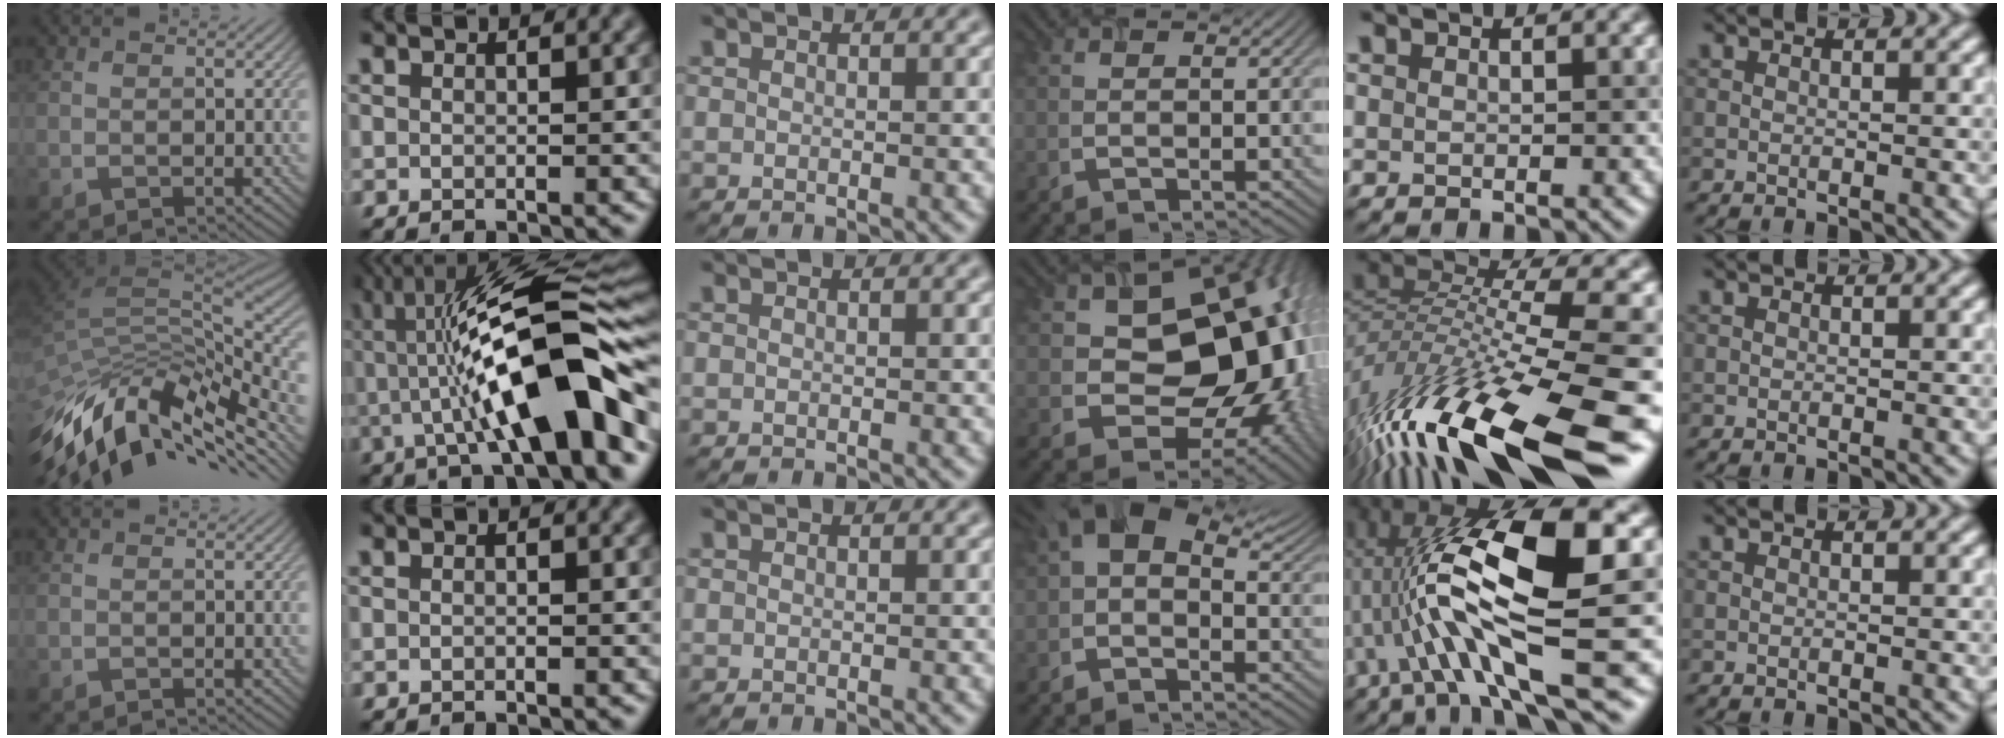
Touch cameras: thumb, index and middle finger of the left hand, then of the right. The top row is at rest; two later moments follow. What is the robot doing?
{"motion": "open", "object": "airpods case & airpods"}